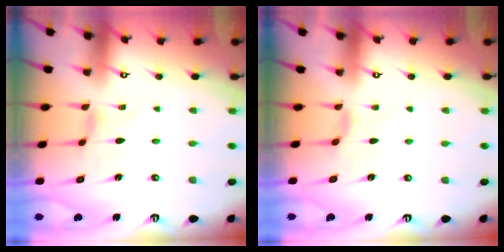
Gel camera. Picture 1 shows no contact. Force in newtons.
{"total": 2.6, "press": 2.6, "slide": 0.5}